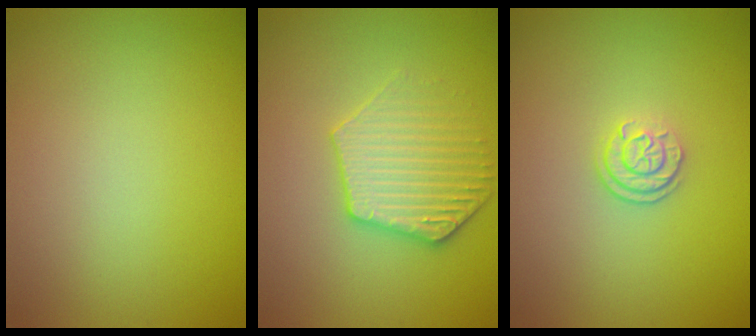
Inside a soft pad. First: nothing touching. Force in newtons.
{"total": 3.5, "press": 3.4, "slide": 0.8}
{"total": 2.2, "press": 1.8, "slide": 1.3}